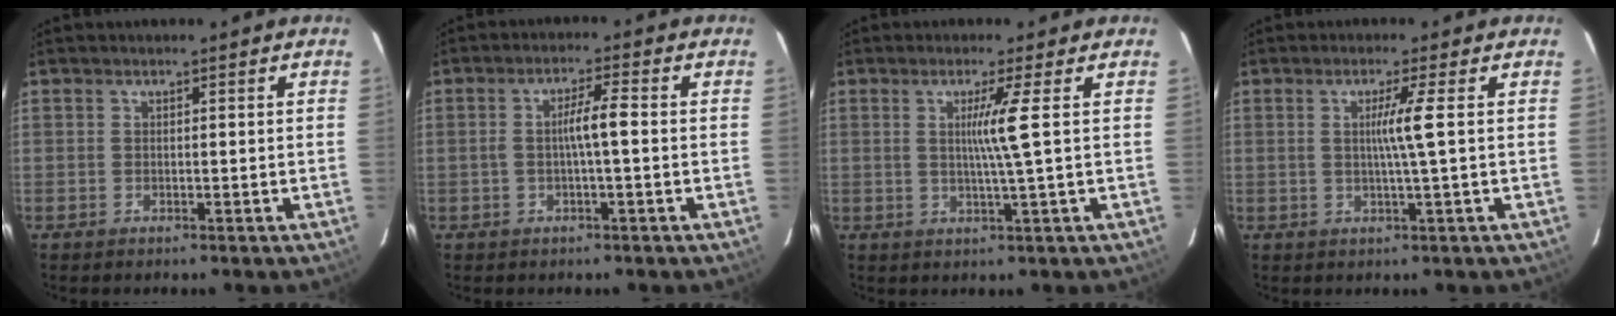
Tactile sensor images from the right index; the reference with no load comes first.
{"total": 3.8, "force": [-0.2, 0.1, 3.8], "torque": [-0.070, 0.009, -0.002]}
{"total": 4.2, "force": [0.8, -1.6, 3.8], "torque": [-0.073, -0.007, 0.016]}
{"total": 3.6, "force": [0.4, -1.2, 3.3], "torque": [-0.062, -0.006, 0.008]}